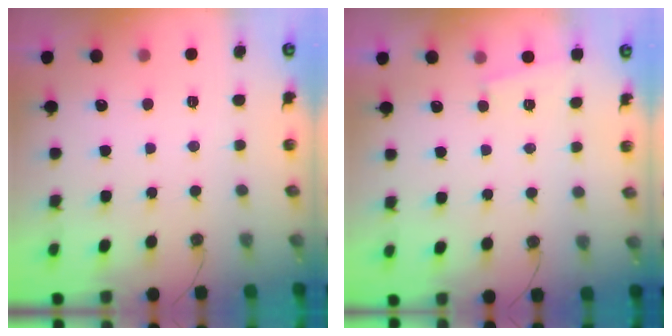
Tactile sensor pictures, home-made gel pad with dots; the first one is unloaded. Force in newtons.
{"total": 1.6, "press": 1.0, "slide": 1.2}